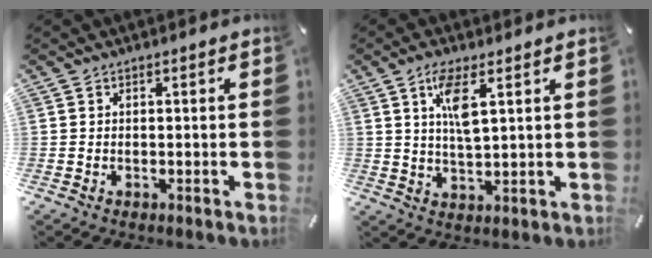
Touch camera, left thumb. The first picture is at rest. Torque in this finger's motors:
{"motor_torque": [1.16, 1.43, 1.01, -0.94, 0.37]}